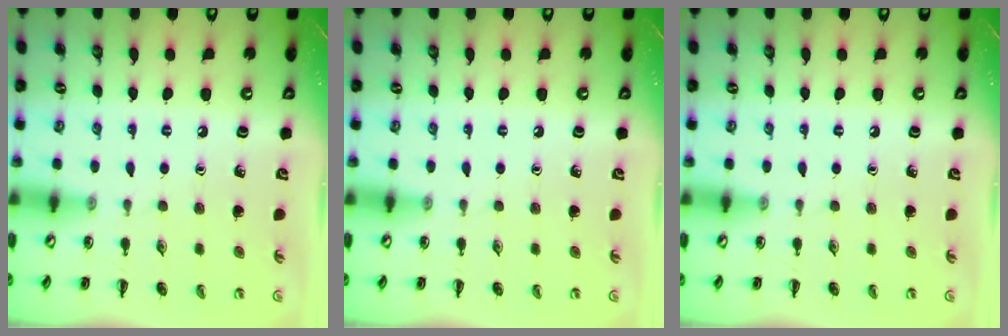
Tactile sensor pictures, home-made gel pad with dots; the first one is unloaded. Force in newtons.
{"total": 0.0}
{"total": 0.0}